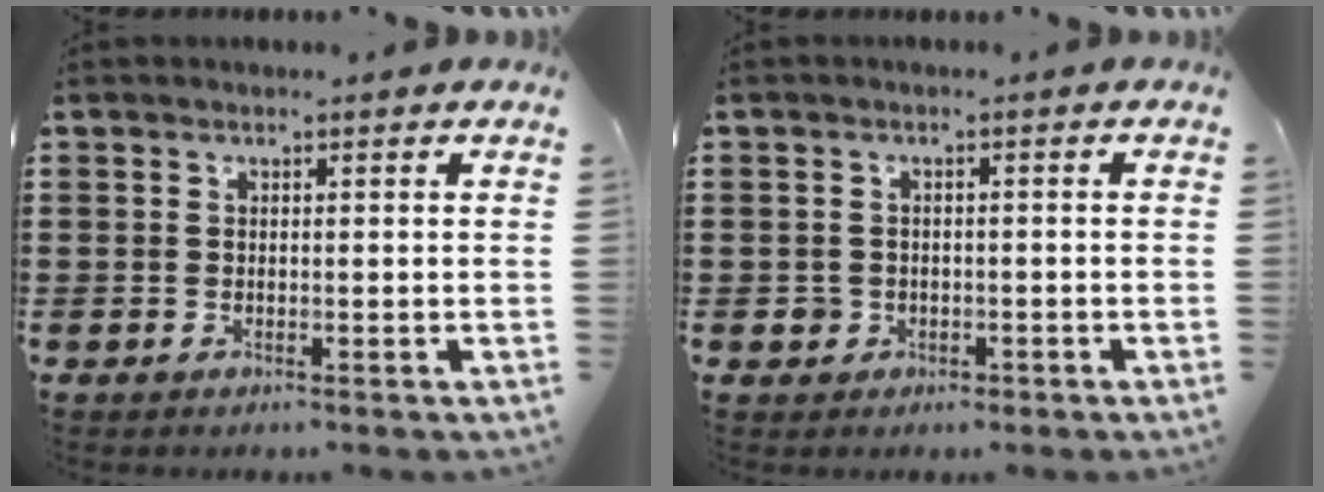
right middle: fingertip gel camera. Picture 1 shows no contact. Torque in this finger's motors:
{"motor_torque": [0.92, 0.64, 0.07, 0.03]}